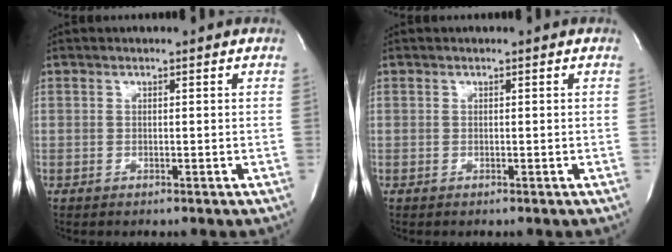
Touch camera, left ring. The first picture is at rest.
{"total": 0.0}